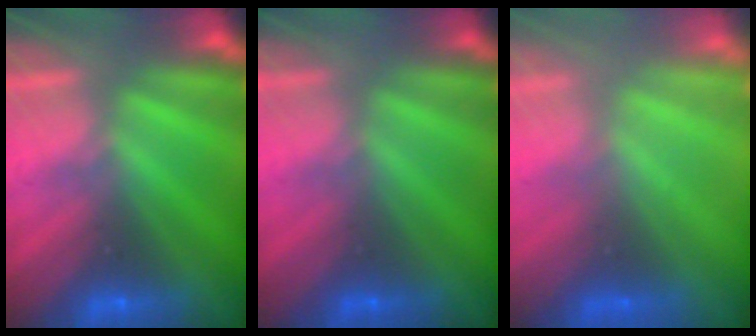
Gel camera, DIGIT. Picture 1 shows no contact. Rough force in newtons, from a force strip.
{"total": 2.5}
{"total": 9.6}